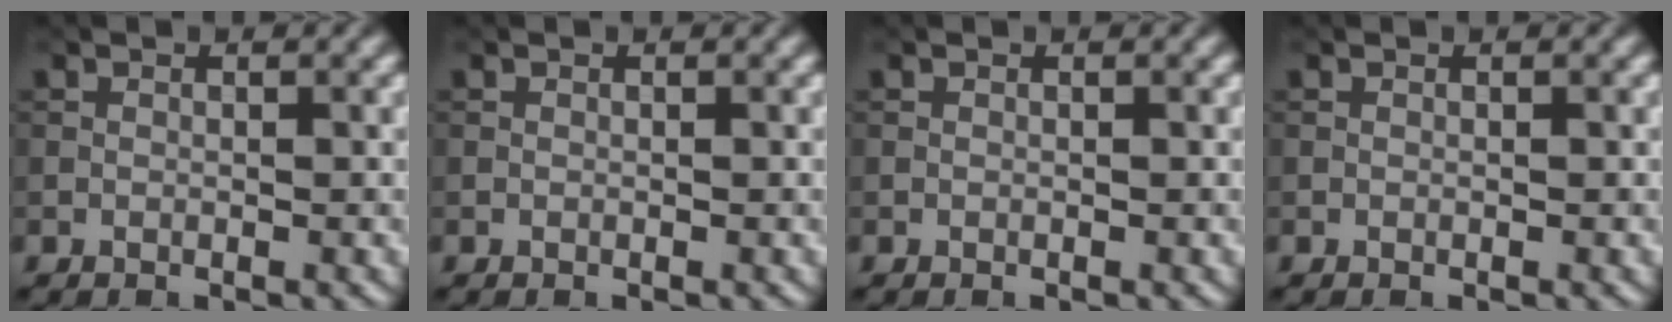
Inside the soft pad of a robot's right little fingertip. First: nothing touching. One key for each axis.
{"total": 0.0}
{"total": 0.0}
{"total": 0.0}